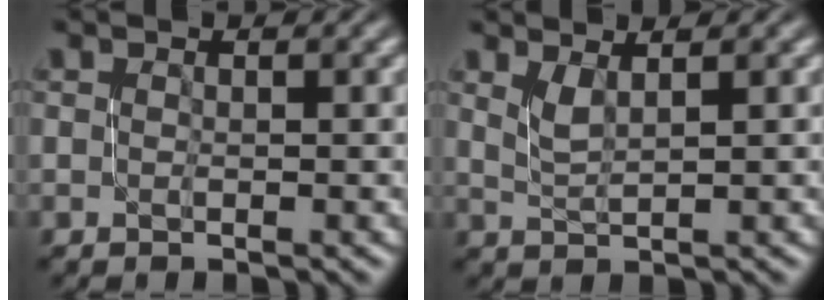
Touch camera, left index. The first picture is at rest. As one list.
[{"total": 1.6, "force": [1.3, 0.4, 0.9], "torque": [-0.018, -0.002, 0.028]}]